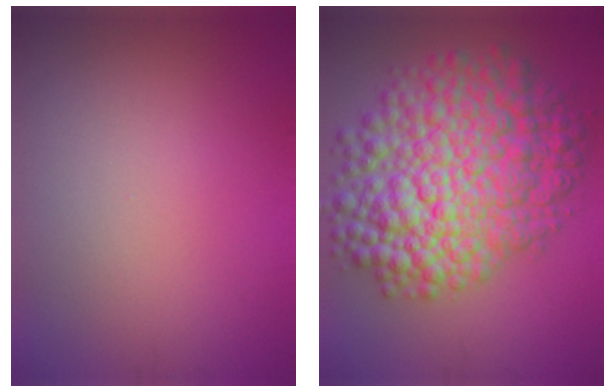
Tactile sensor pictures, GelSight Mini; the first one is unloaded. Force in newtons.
{"total": 12.1, "press": 12.1, "slide": 0.3}